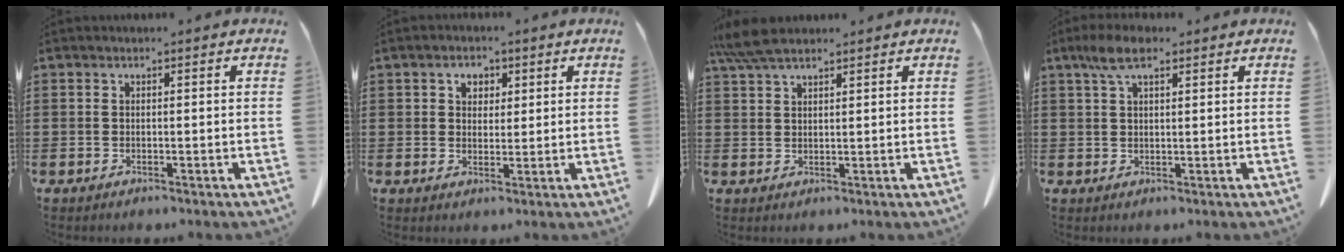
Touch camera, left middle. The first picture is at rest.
{"total": 2.9, "force": [1.3, 2.3, 1.2], "torque": [-0.025, 0.006, 0.020]}
{"total": 5.4, "force": [4.2, 1.2, 3.2], "torque": [-0.072, -0.003, 0.080]}
{"total": 5.1, "force": [2.8, 1.8, 3.8], "torque": [-0.081, 0.005, 0.051]}